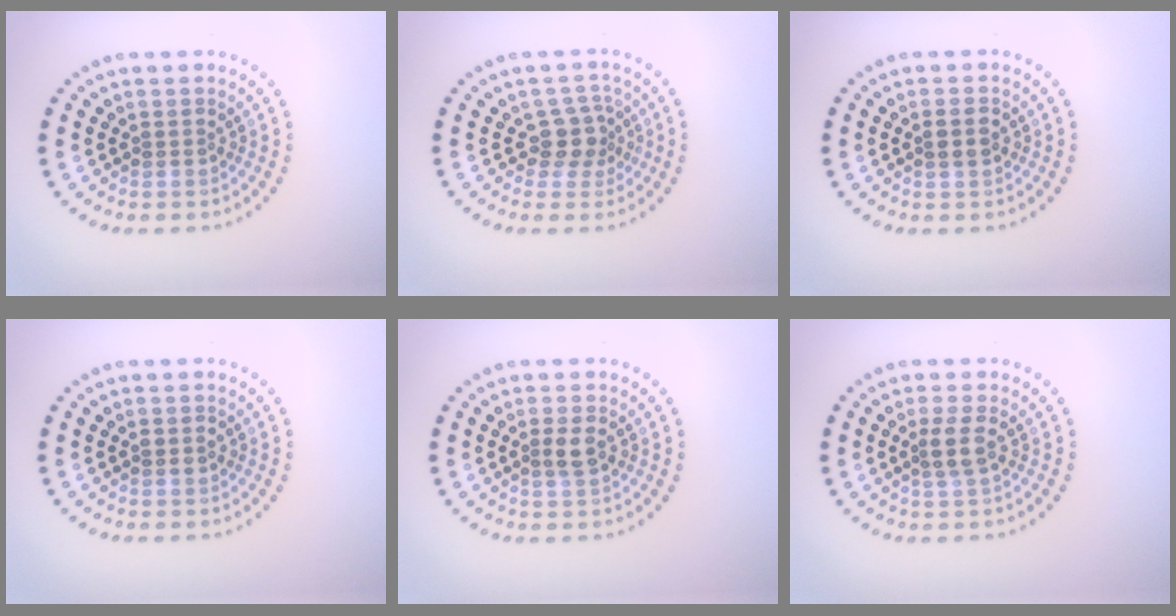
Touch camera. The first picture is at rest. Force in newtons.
{"total": 2.5, "press": 2.0, "slide": 1.6}
{"total": 1.5, "press": 1.4, "slide": 0.4}
{"total": 1.1, "press": 1.1, "slide": 0.1}
{"total": 1.6, "press": 1.6, "slide": 0.4}
{"total": 2.0, "press": 1.8, "slide": 1.0}